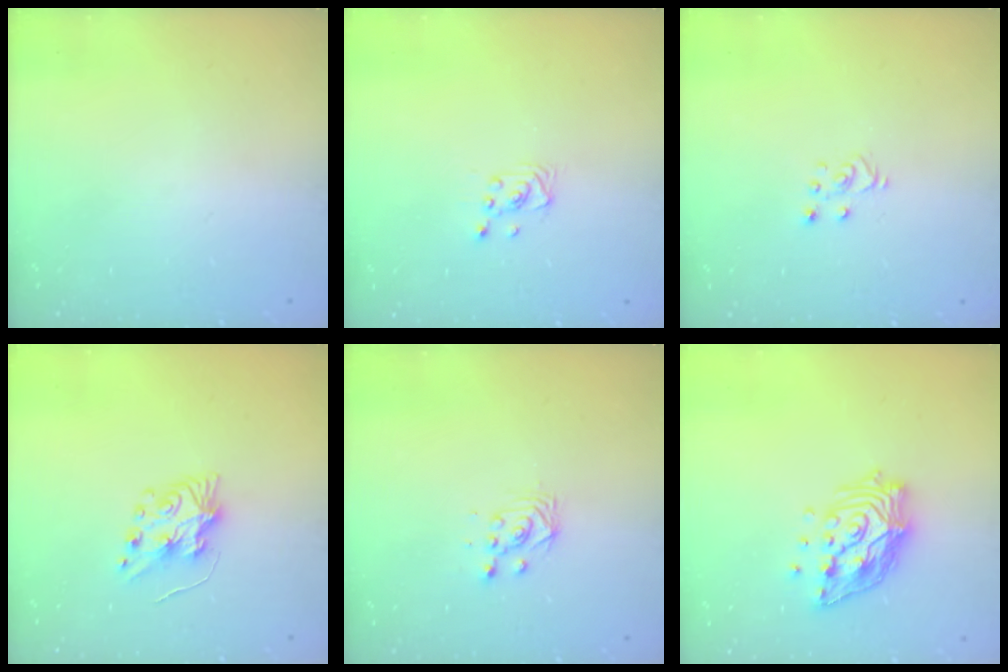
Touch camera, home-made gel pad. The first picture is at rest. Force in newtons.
{"total": 2.6, "press": 2.6, "slide": 0.3}
{"total": 3.9, "press": 3.9, "slide": 0.1}
{"total": 7.8, "press": 7.8, "slide": 0.7}
{"total": 3.0, "press": 3.0, "slide": 0.2}
{"total": 14.3, "press": 14.1, "slide": 2.0}